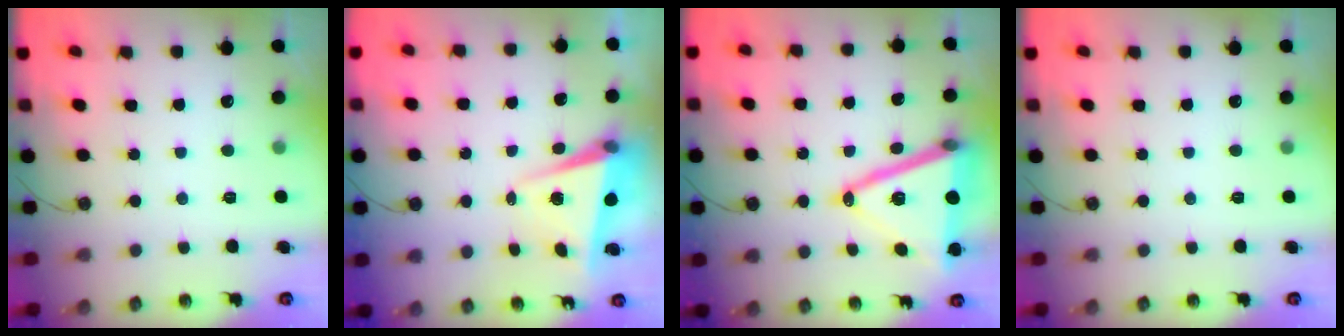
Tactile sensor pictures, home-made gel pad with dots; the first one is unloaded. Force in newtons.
{"total": 5.3, "press": 5.2, "slide": 1.1}
{"total": 20.5, "press": 20.1, "slide": 3.9}
{"total": 0.0}